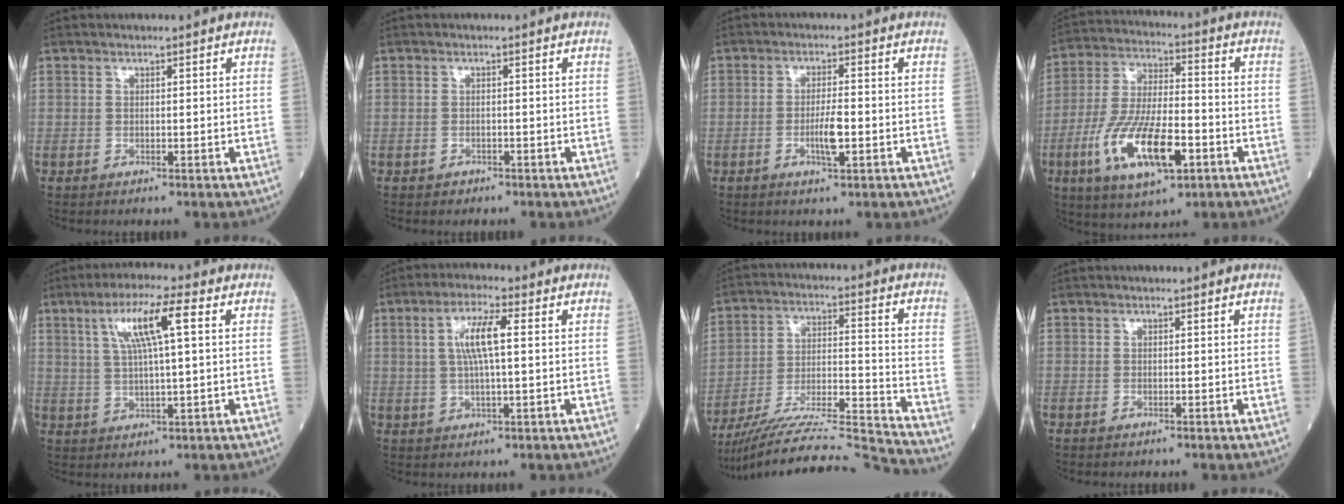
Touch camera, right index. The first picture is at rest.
{"total": 0.9, "force": [-0.6, 0.6, 0.1], "torque": [-0.001, 0.003, -0.009]}
{"total": 3.9, "force": [-1.2, 0.4, 3.7], "torque": [-0.071, -0.002, -0.021]}
{"total": 15.2, "force": [-5.8, 4.6, 13.3], "torque": [-0.268, -0.009, -0.101]}
{"total": 8.6, "force": [2.9, 0.6, 8.1], "torque": [-0.153, 0.016, 0.053]}
{"total": 6.4, "force": [1.2, 0.8, 6.2], "torque": [-0.126, 0.007, 0.022]}
{"total": 18.4, "force": [-17.7, -3.3, 3.9], "torque": [-0.061, 0.004, -0.290]}
{"total": 0.0}